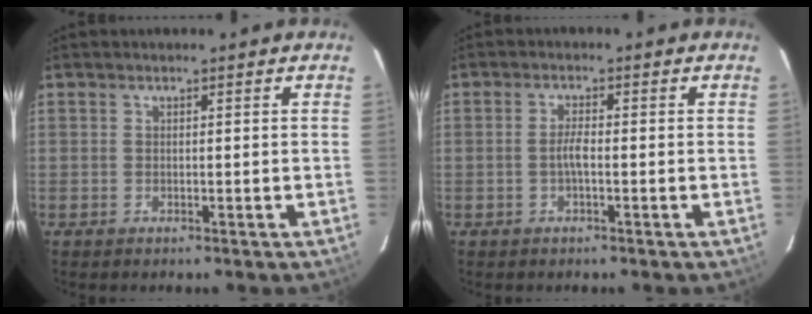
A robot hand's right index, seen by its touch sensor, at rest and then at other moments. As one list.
[{"total": 2.2, "force": [-0.7, 0.3, 2.0], "torque": [-0.042, 0.004, -0.015]}]